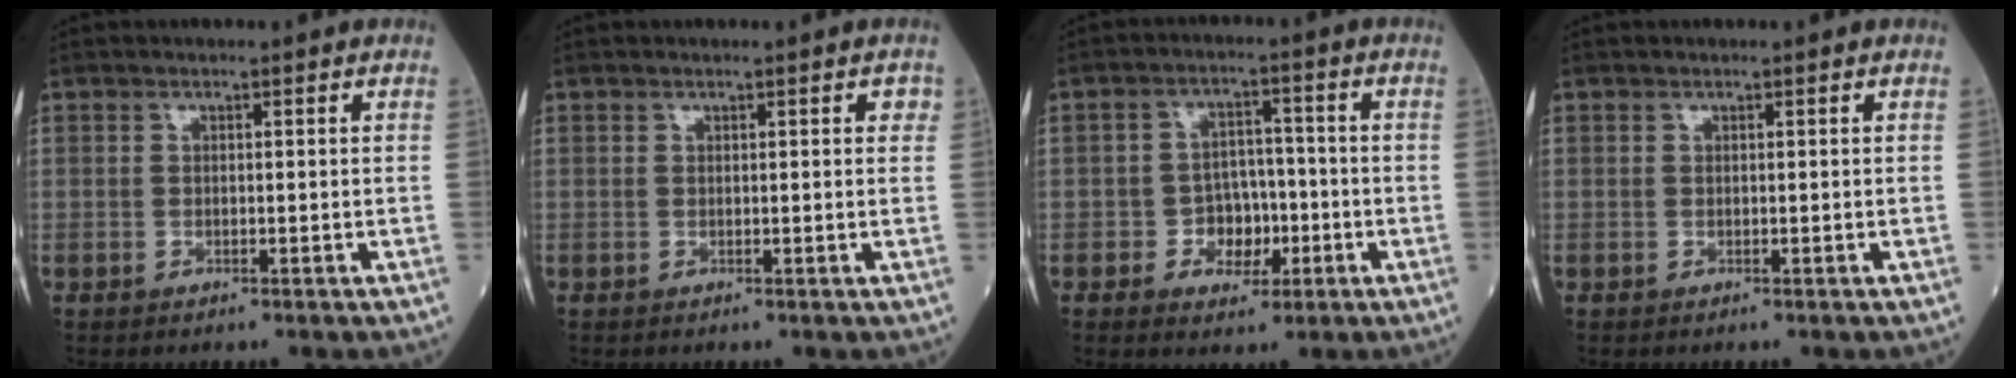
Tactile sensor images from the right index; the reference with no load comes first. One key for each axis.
{"total": 1.1, "fx": 0.5, "fy": 0.4, "fz": 0.9, "tx": -0.008, "ty": 0.003, "tz": 0.004}
{"total": 5.5, "fx": -1.8, "fy": 4.3, "fz": 3.0, "tx": -0.040, "ty": 0.014, "tz": -0.028}
{"total": 0.0}